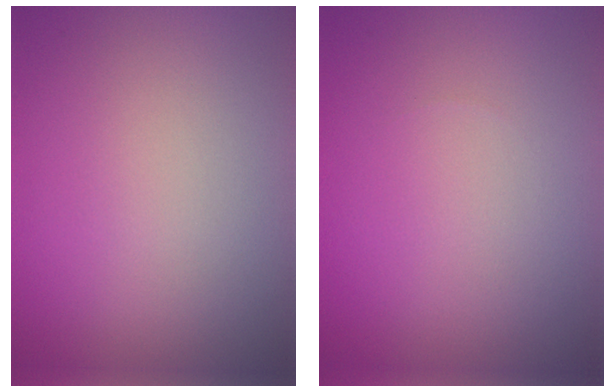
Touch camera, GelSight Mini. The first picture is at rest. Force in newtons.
{"total": 0.0}